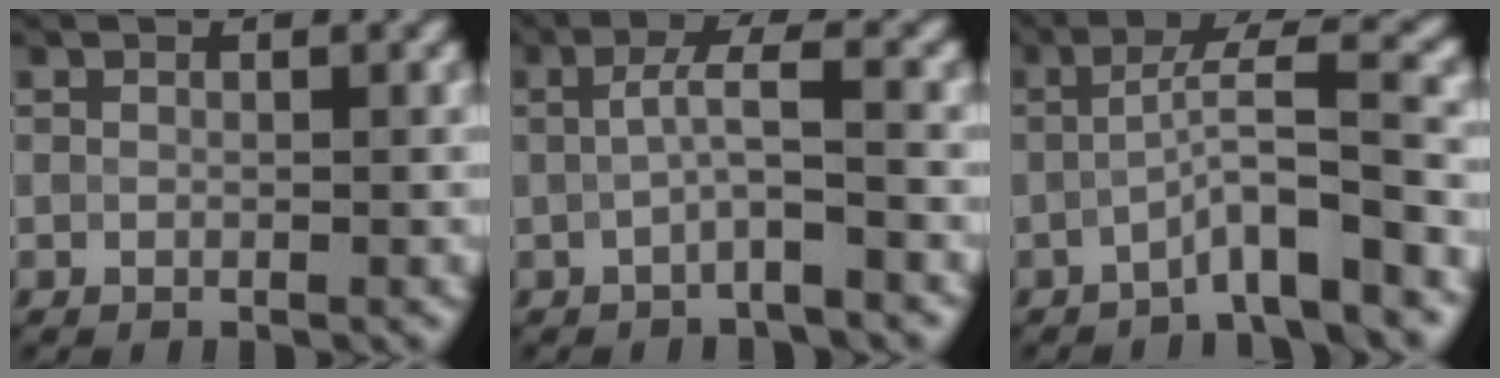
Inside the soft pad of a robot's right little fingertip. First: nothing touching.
{"total": 2.9, "force": [-0.4, 0.3, 2.8], "torque": [-0.053, 0.002, -0.011]}
{"total": 5.4, "force": [-2.3, 0.6, 4.8], "torque": [-0.072, 0.020, -0.049]}